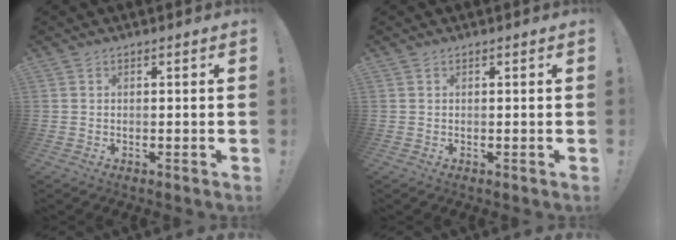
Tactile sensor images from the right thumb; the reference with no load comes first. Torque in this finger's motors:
{"motor_torque": [0.03, -0.06, 0.15, -0.09, -0.02]}